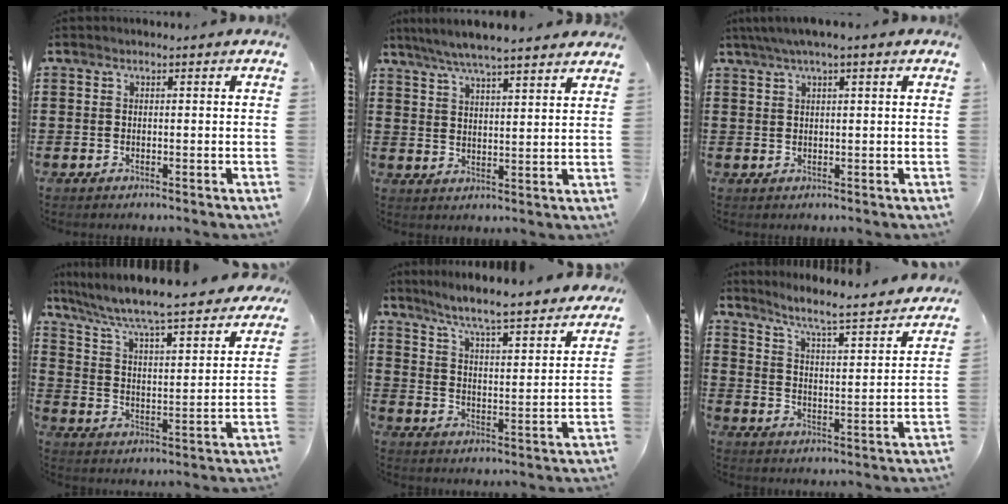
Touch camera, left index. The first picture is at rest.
{"total": 5.5, "force": [5.0, 0.1, 2.1], "torque": [-0.058, -0.017, 0.089]}
{"total": 2.5, "force": [1.3, 0.1, 2.1], "torque": [-0.040, 0.003, 0.024]}
{"total": 6.0, "force": [5.4, -0.2, 2.7], "torque": [-0.080, -0.050, 0.082]}
{"total": 6.2, "force": [5.7, -0.8, 2.3], "torque": [-0.071, -0.047, 0.092]}
{"total": 5.3, "force": [4.7, -0.4, 2.4], "torque": [-0.062, -0.048, 0.066]}